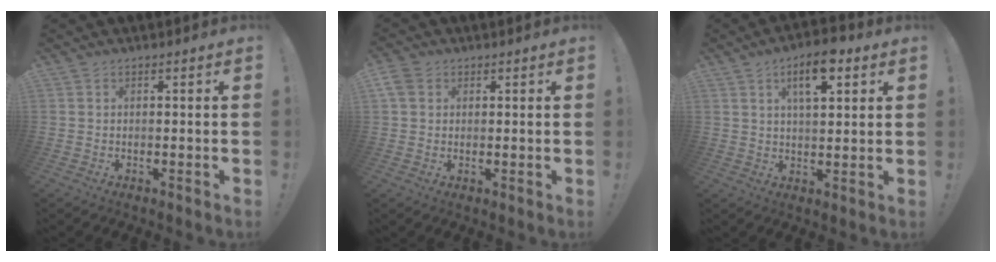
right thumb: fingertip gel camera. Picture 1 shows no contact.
{"total": 4.6, "force": [2.0, 3.6, 1.9], "torque": [-0.034, 0.000, 0.041]}
{"total": 9.6, "force": [4.6, 4.0, 7.4], "torque": [-0.103, -0.012, 0.075]}